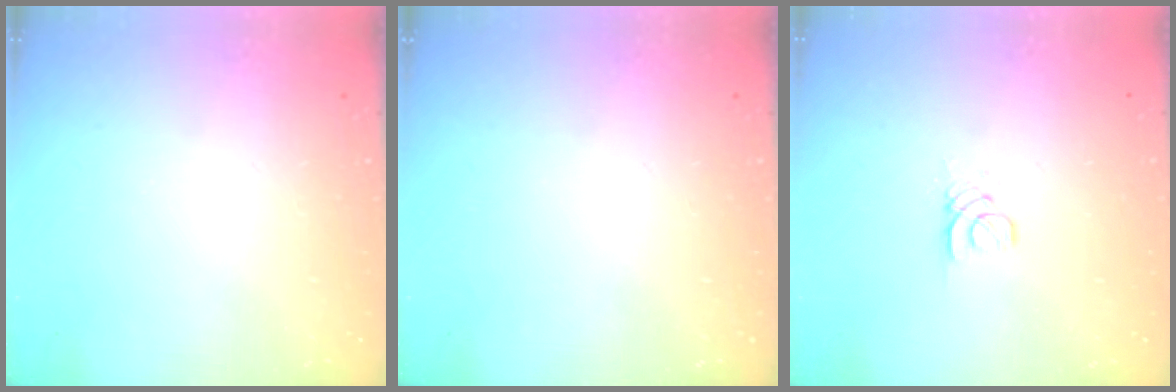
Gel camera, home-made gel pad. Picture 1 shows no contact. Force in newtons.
{"total": 0.0}
{"total": 1.8, "press": 1.8, "slide": 0.2}